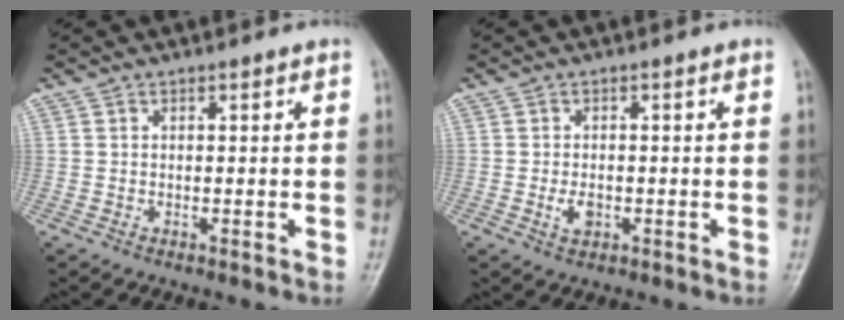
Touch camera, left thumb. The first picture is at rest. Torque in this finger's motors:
{"motor_torque": [-0.12, 0.29, 0.37, 0.09, 0.03]}